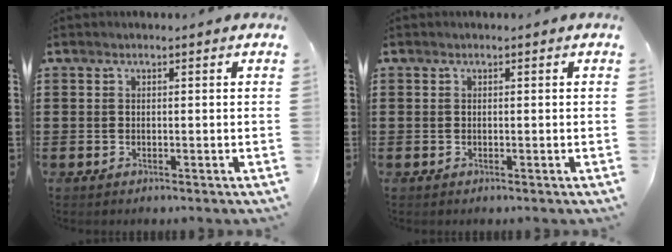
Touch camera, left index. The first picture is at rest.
{"total": 0.0}